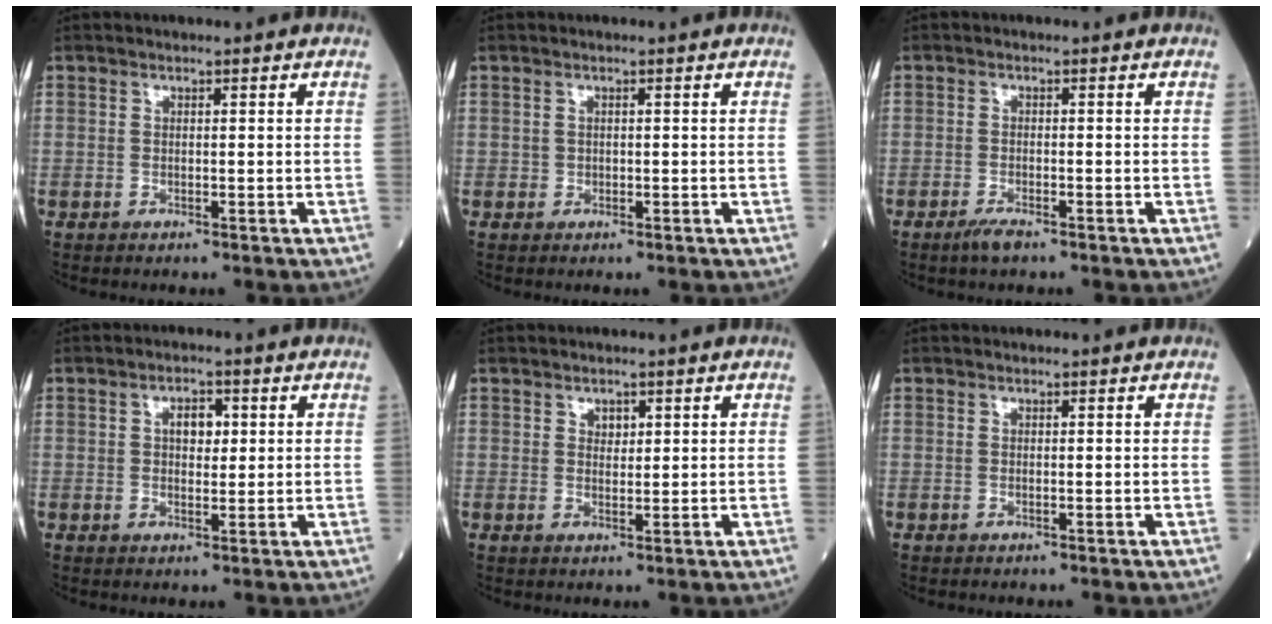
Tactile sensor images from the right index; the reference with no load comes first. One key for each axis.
{"total": 0.5, "fx": 0.0, "fy": 0.5, "fz": 0.1, "tx": 0.001, "ty": 0.003, "tz": -0.002}
{"total": 2.0, "fx": -1.6, "fy": 0.3, "fz": 1.3, "tx": -0.032, "ty": -0.004, "tz": -0.030}
{"total": 3.2, "fx": 0.8, "fy": 1.8, "fz": 2.6, "tx": -0.040, "ty": 0.006, "tz": 0.012}
{"total": 1.6, "fx": 0.9, "fy": 1.1, "fz": 0.8, "tx": -0.010, "ty": -0.002, "tz": 0.015}
{"total": 0.0}